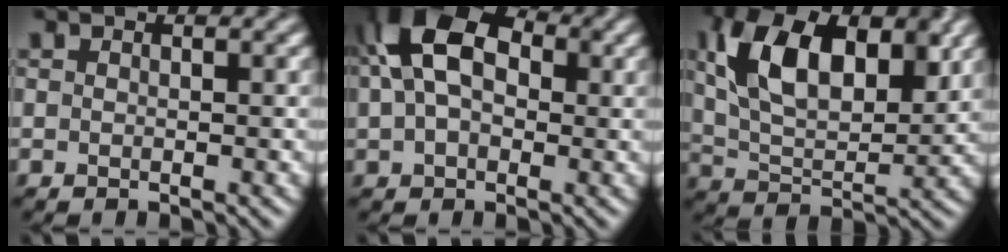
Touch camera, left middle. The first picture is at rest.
{"total": 11.2, "force": [2.8, 7.3, 8.0], "torque": [-0.145, 0.041, 0.031]}
{"total": 10.1, "force": [3.9, 5.3, 7.7], "torque": [-0.144, 0.006, 0.068]}